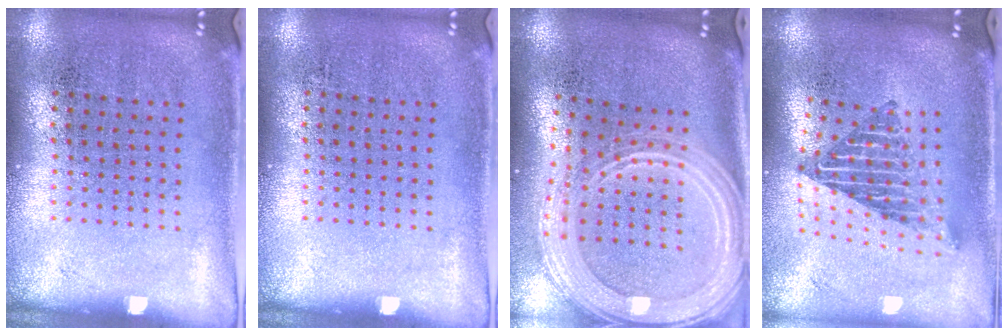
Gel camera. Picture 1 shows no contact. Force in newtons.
{"total": 0.0}
{"total": 3.2, "press": 2.6, "slide": 1.9}
{"total": 2.1, "press": 1.6, "slide": 1.4}